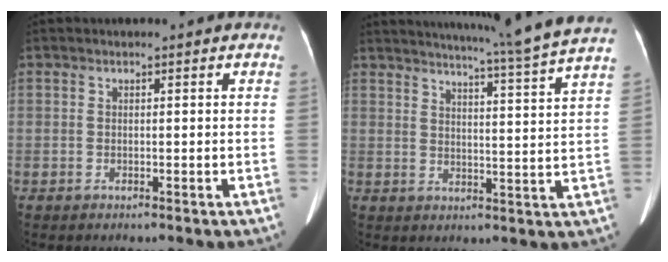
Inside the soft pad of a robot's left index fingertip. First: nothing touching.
{"total": 17.1, "force": [15.2, -2.7, 7.5], "torque": [-0.125, -0.052, 0.184]}